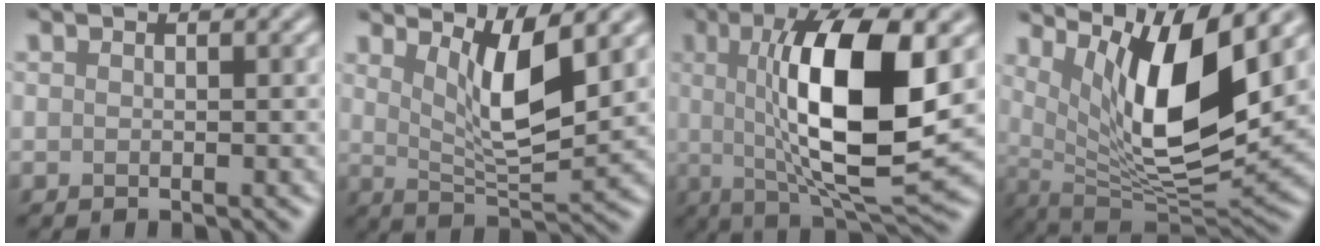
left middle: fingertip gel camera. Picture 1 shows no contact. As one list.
[{"total": 5.9, "force": [2.8, 1.5, 5.0], "torque": [-0.086, -0.014, 0.053]}, {"total": 11.9, "force": [1.3, 3.3, 11.4], "torque": [-0.174, -0.001, 0.026]}, {"total": 10.6, "force": [4.5, 2.8, 9.1], "torque": [-0.154, -0.018, 0.089]}]